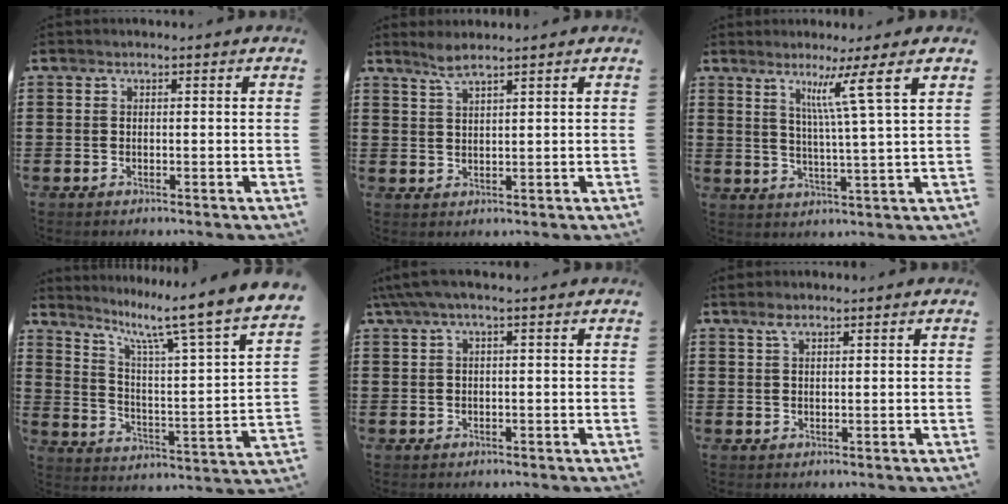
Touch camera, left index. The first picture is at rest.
{"total": 2.7, "force": [2.2, 0.1, 1.5], "torque": [-0.035, 0.002, 0.041]}
{"total": 7.5, "force": [3.8, -1.4, 6.3], "torque": [-0.118, -0.014, 0.053]}
{"total": 8.6, "force": [6.8, -0.6, 5.2], "torque": [-0.106, -0.067, 0.093]}
{"total": 2.2, "force": [0.9, 0.0, 2.1], "torque": [-0.047, -0.004, 0.012]}
{"total": 1.8, "force": [1.2, 0.8, 1.1], "torque": [-0.024, 0.003, 0.022]}